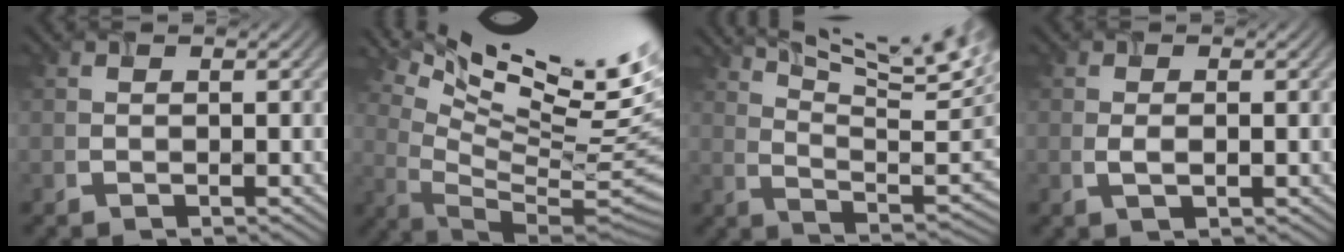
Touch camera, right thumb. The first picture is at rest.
{"total": 16.0, "force": [10.1, 3.3, 12.0], "torque": [-0.201, -0.003, 0.161]}
{"total": 14.8, "force": [8.1, 4.2, 11.7], "torque": [-0.205, 0.011, 0.121]}
{"total": 1.0, "force": [0.0, 0.4, 1.0], "torque": [-0.017, -0.003, -0.001]}